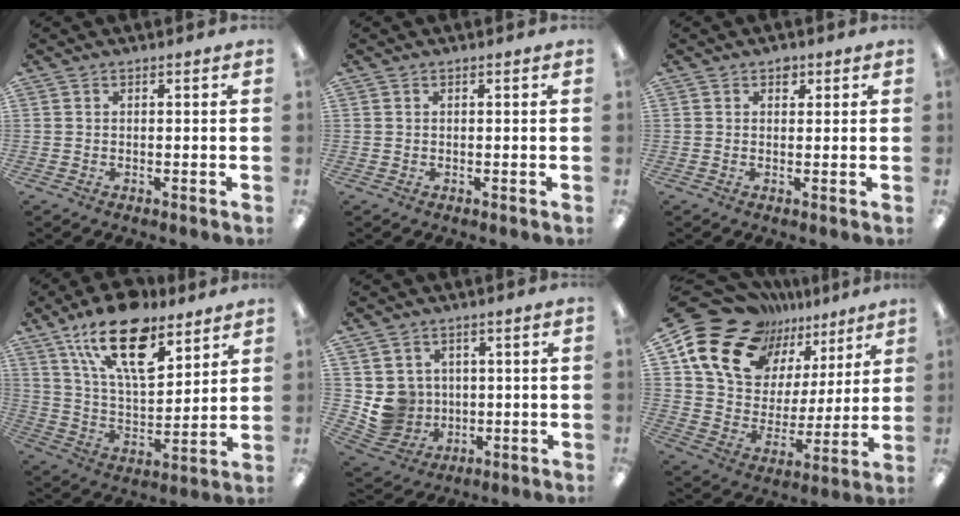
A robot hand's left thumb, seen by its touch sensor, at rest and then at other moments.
{"total": 0.0}
{"total": 2.0, "force": [1.2, 1.4, 0.8], "torque": [0.000, -0.003, 0.017]}
{"total": 20.6, "force": [13.1, 8.9, 13.2], "torque": [-0.229, -0.059, 0.227]}
{"total": 7.5, "force": [1.2, 7.4, 0.8], "torque": [-0.040, -0.009, 0.035]}
{"total": 20.0, "force": [13.7, 12.4, 7.6], "torque": [-0.152, -0.086, 0.257]}